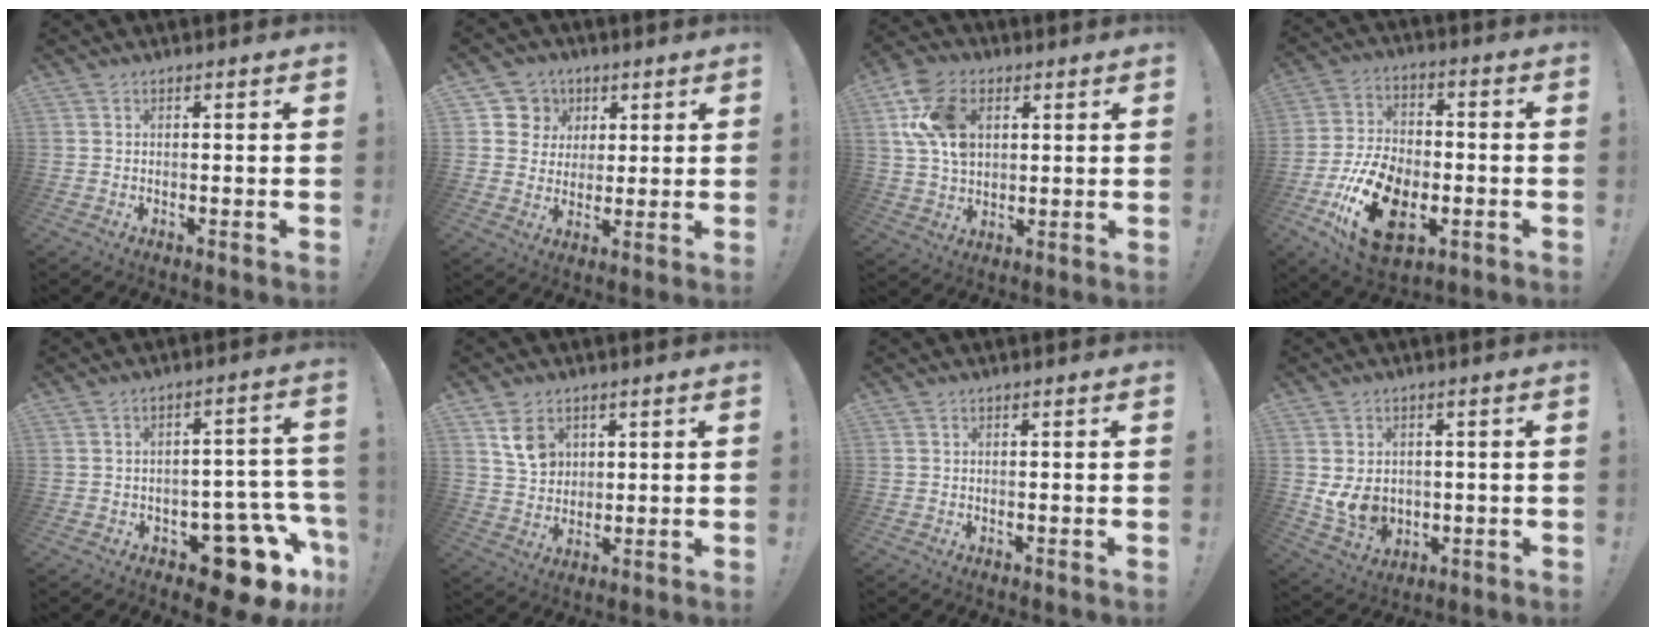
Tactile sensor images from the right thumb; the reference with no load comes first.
{"total": 8.1, "force": [2.6, 7.6, 1.2], "torque": [-0.011, -0.019, 0.054]}
{"total": 16.1, "force": [5.1, 11.5, 10.0], "torque": [-0.180, -0.006, 0.102]}
{"total": 19.7, "force": [-7.5, 12.2, 13.5], "torque": [-0.256, 0.046, -0.120]}
{"total": 15.7, "force": [-7.4, 8.0, 11.4], "torque": [-0.096, 0.050, -0.106]}
{"total": 8.3, "force": [3.8, 6.5, 3.5], "torque": [-0.042, -0.017, 0.074]}
{"total": 0.0}
{"total": 8.3, "force": [-0.4, 6.9, 4.6], "torque": [-0.095, 0.000, -0.004]}